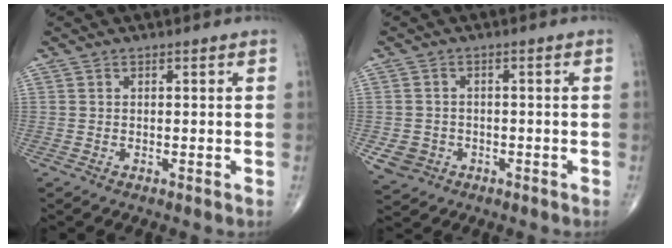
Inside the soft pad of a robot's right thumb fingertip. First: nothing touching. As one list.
[{"total": 4.4, "force": [-1.6, 3.9, 1.2], "torque": [-0.015, 0.008, -0.021]}]